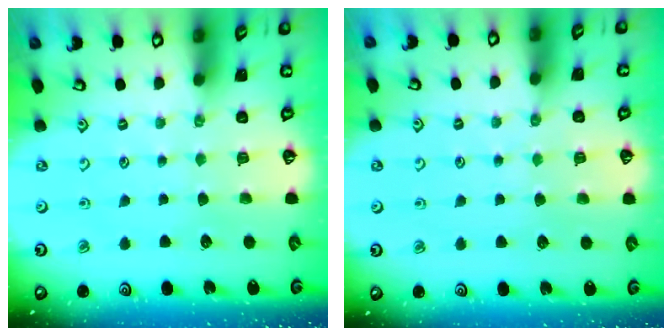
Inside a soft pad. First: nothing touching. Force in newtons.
{"total": 4.3, "press": 4.3, "slide": 0.5}